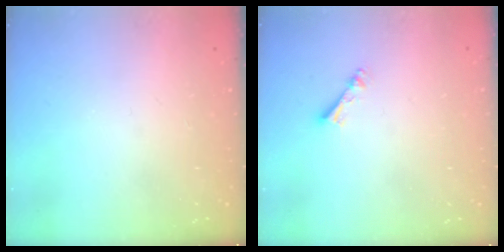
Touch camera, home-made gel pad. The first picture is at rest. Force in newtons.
{"total": 3.5, "press": 3.5, "slide": 0.1}